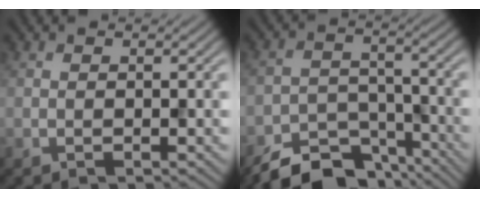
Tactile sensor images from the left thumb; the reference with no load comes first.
{"total": 7.8, "force": [-6.6, 3.4, 2.2], "torque": [-0.031, -0.011, -0.113]}